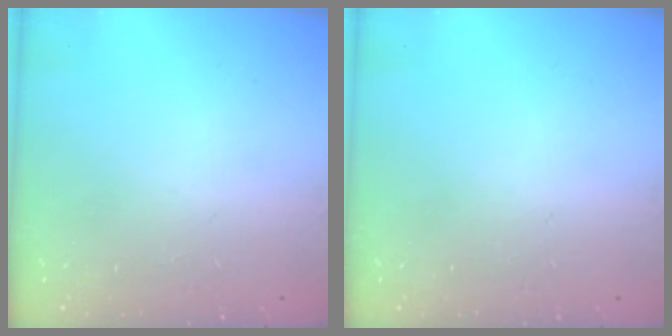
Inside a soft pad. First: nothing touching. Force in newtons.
{"total": 0.0}